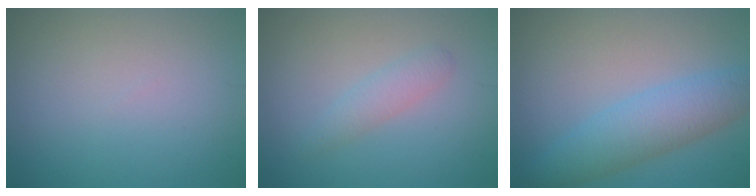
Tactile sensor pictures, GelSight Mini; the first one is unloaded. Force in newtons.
{"total": 1.7, "press": 1.7, "slide": 0.0}
{"total": 4.8, "press": 4.8, "slide": 0.1}